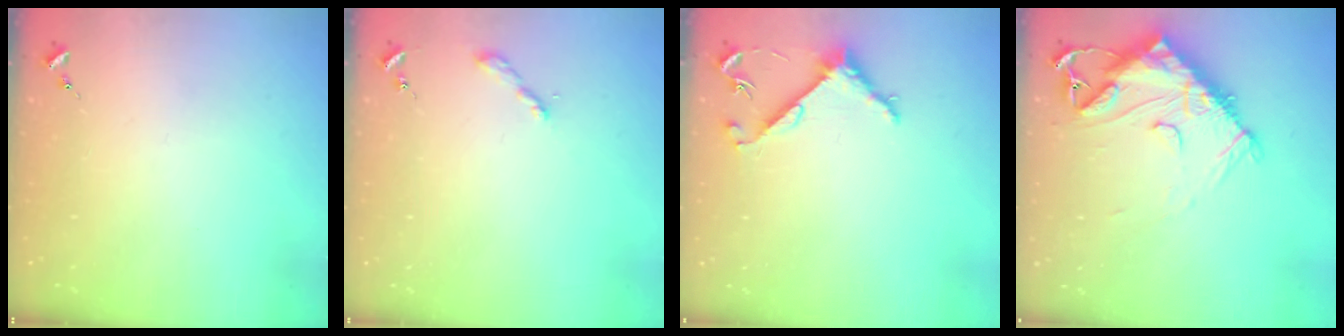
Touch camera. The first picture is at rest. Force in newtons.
{"total": 2.2, "press": 2.2, "slide": 0.2}
{"total": 5.6, "press": 5.6, "slide": 0.2}
{"total": 14.6, "press": 14.5, "slide": 1.1}